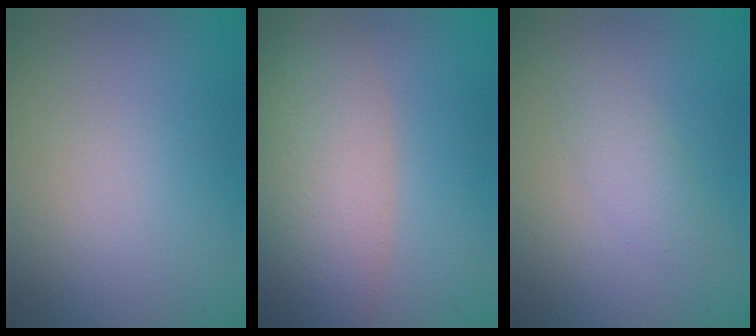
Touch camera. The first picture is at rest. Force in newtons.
{"total": 6.6, "press": 6.6, "slide": 0.3}
{"total": 1.7, "press": 1.7, "slide": 0.1}